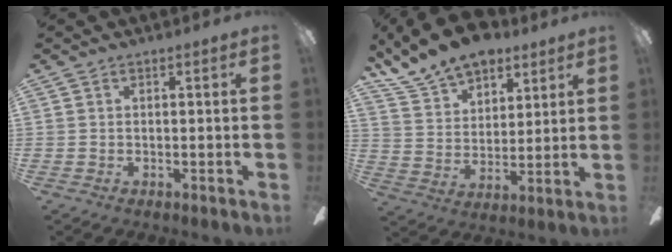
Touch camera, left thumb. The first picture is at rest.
{"total": 12.7, "force": [10.5, 5.9, 3.8], "torque": [-0.086, -0.063, 0.199]}